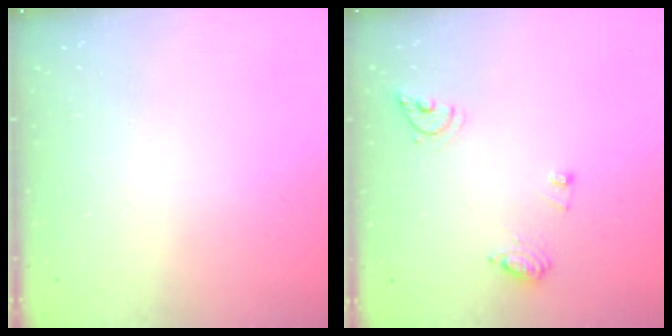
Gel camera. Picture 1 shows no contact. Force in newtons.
{"total": 8.3, "press": 8.2, "slide": 0.9}